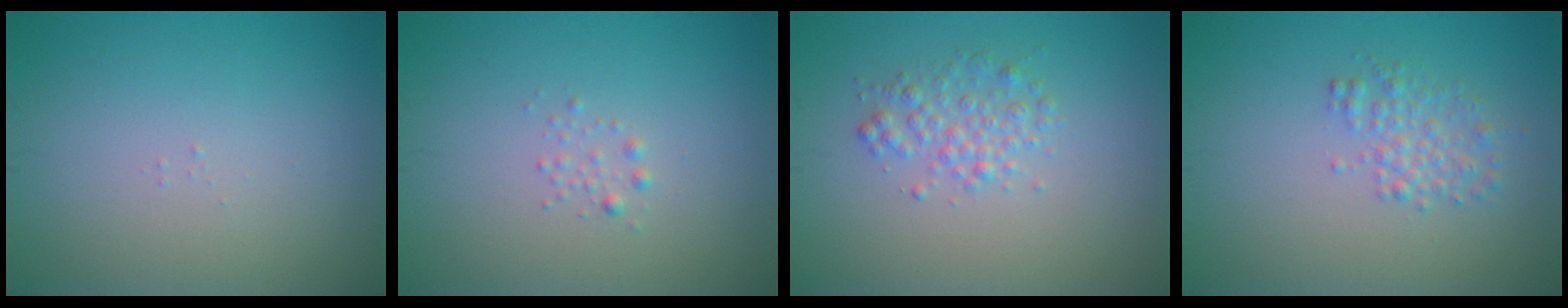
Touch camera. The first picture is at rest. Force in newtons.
{"total": 0.7, "press": 0.7, "slide": 0.0}
{"total": 2.0, "press": 2.0, "slide": 0.0}
{"total": 2.0, "press": 2.0, "slide": 0.0}